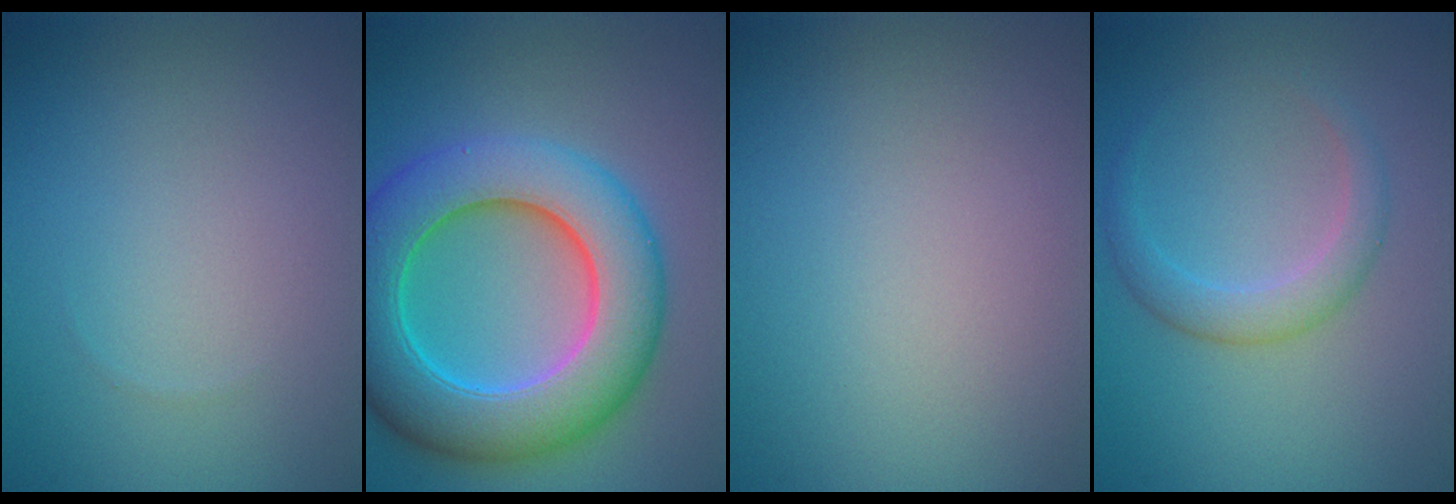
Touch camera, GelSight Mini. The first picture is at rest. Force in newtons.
{"total": 10.6, "press": 10.6, "slide": 0.2}
{"total": 0.0}
{"total": 2.3, "press": 2.3, "slide": 0.0}